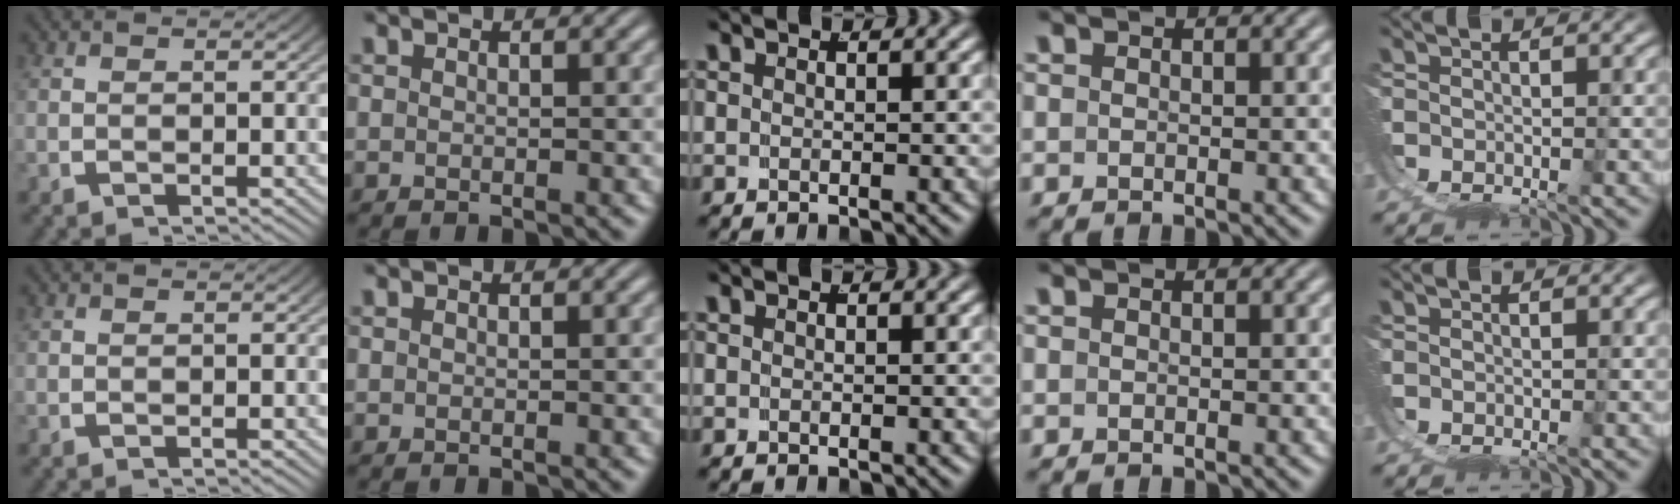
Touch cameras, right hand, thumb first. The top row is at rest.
{}